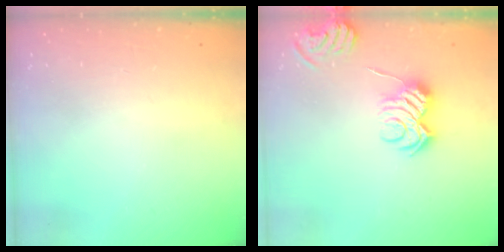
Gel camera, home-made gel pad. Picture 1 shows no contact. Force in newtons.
{"total": 9.6, "press": 9.6, "slide": 0.5}